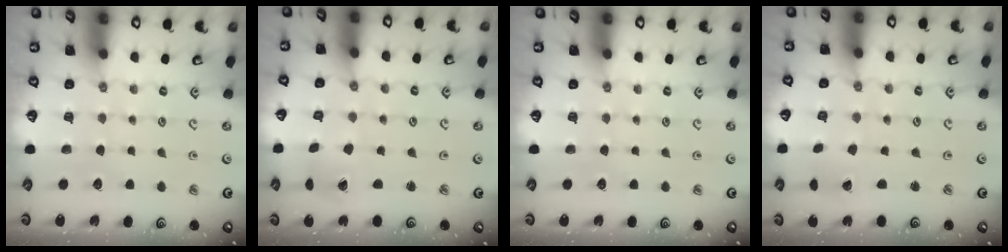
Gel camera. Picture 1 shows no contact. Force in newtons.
{"total": 1.6, "press": 1.6, "slide": 0.3}
{"total": 0.0}
{"total": 0.6, "press": 0.6, "slide": 0.1}